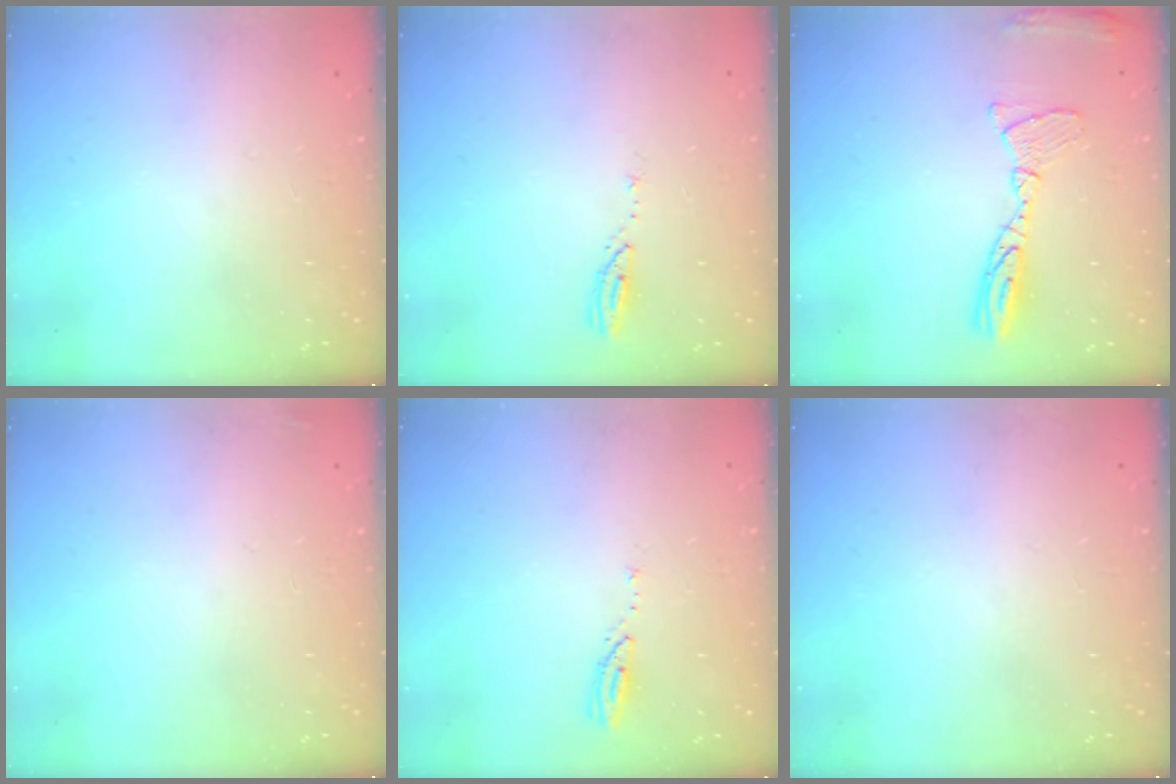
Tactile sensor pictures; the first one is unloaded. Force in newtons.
{"total": 4.0, "press": 4.0, "slide": 0.4}
{"total": 11.3, "press": 11.3, "slide": 1.0}
{"total": 2.5, "press": 2.4, "slide": 0.8}
{"total": 3.7, "press": 3.7, "slide": 0.4}
{"total": 0.0}